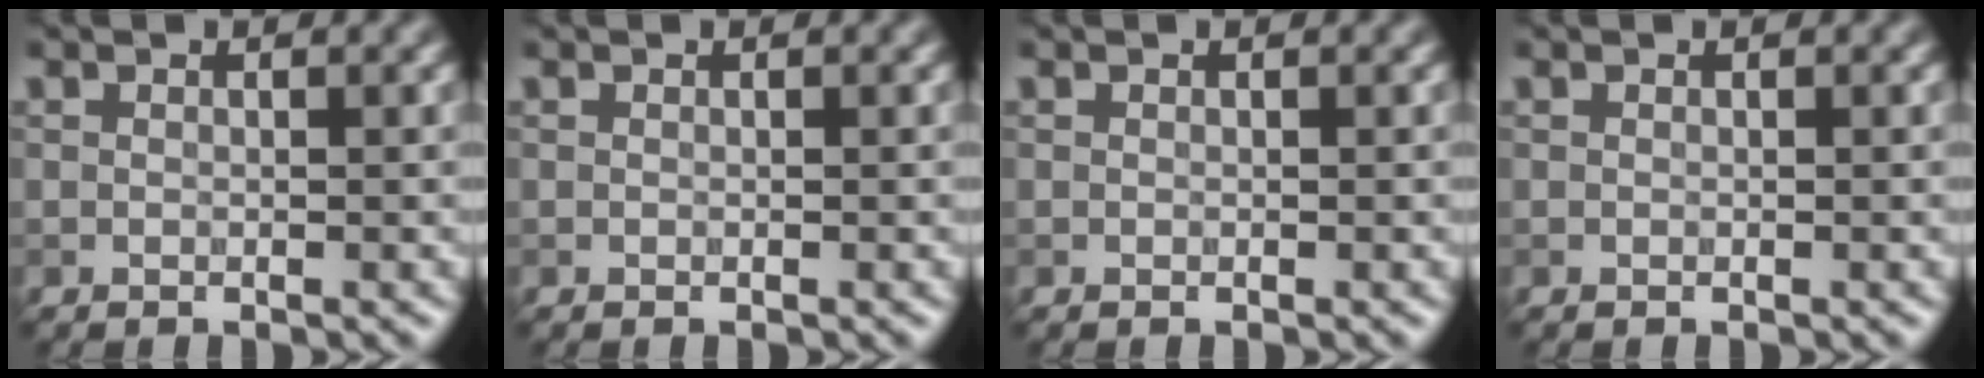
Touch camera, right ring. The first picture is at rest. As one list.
[{"total": 0.0}, {"total": 0.0}, {"total": 0.0}]